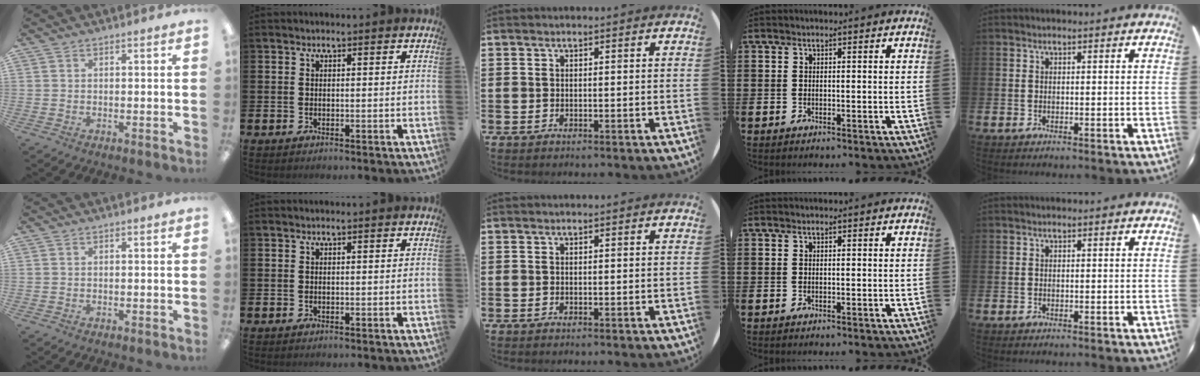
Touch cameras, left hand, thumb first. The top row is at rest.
{}